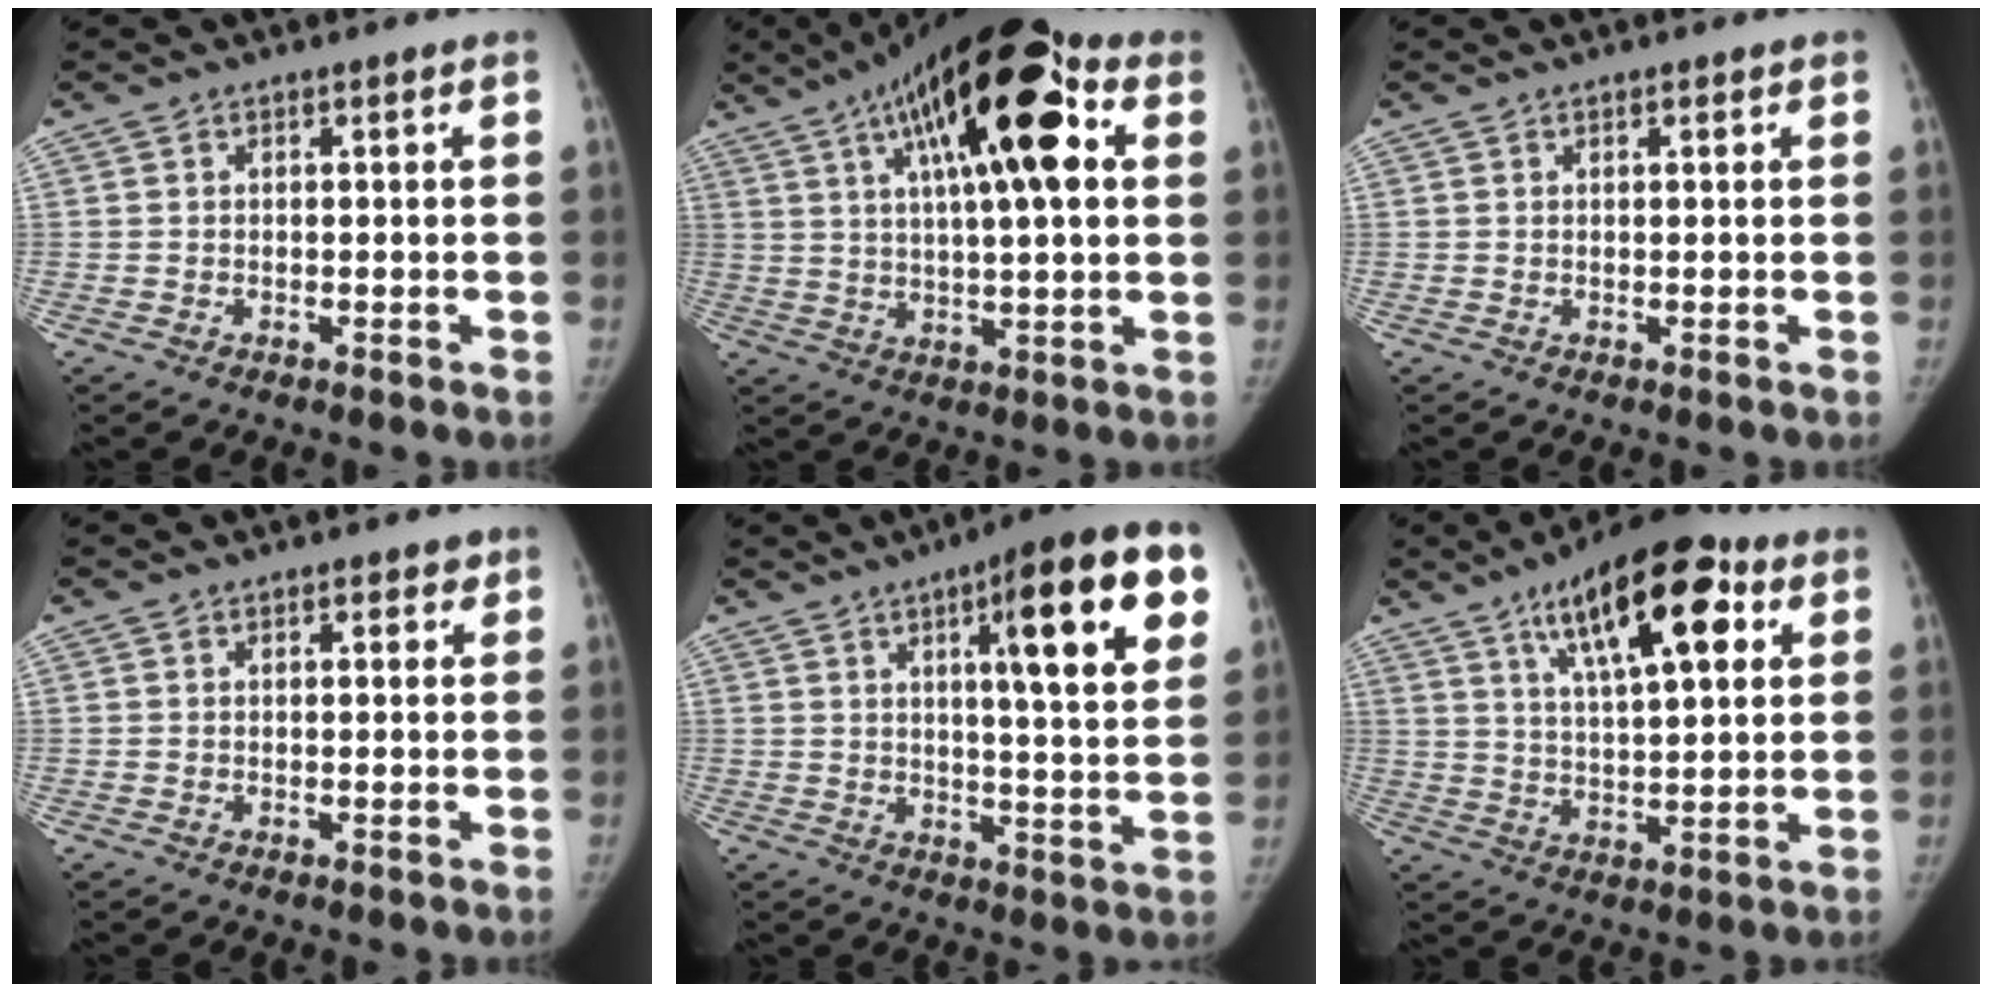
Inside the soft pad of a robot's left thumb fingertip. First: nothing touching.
{"total": 22.3, "force": [8.1, 7.2, 19.5], "torque": [-0.299, 0.014, 0.118]}
{"total": 0.7, "force": [0.4, 0.3, 0.5], "torque": [-0.002, 0.001, 0.006]}
{"total": 1.9, "force": [1.2, 1.0, 1.1], "torque": [0.000, -0.002, 0.013]}
{"total": 18.9, "force": [7.9, 3.7, 16.8], "torque": [-0.205, -0.019, 0.104]}
{"total": 18.1, "force": [8.4, 6.8, 14.6], "torque": [-0.191, -0.015, 0.132]}